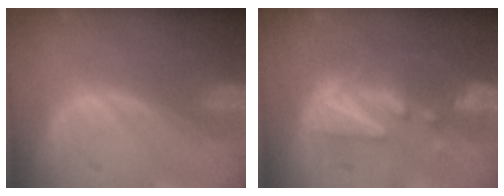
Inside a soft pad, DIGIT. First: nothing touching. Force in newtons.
{"total": 8.6, "press": 8.0, "slide": 3.1}